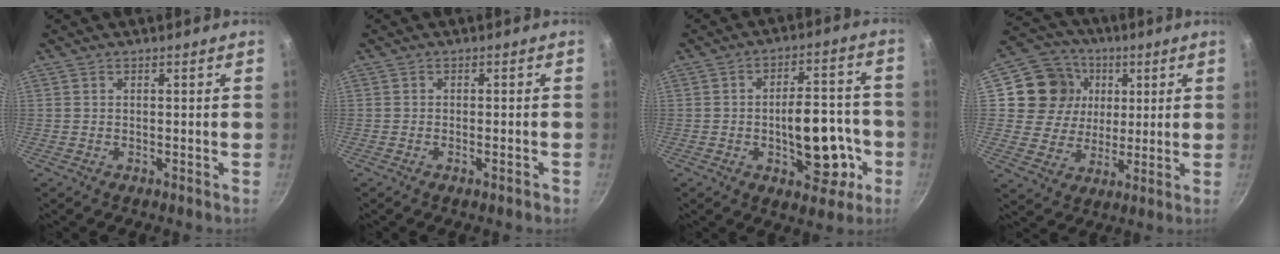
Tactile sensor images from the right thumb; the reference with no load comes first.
{"total": 1.7, "force": [-0.9, 0.4, 1.4], "torque": [-0.022, 0.007, -0.017]}
{"total": 14.0, "force": [-3.8, 7.4, 11.2], "torque": [-0.111, 0.037, -0.044]}
{"total": 13.5, "force": [3.4, 12.2, 4.6], "torque": [-0.057, 0.001, 0.054]}